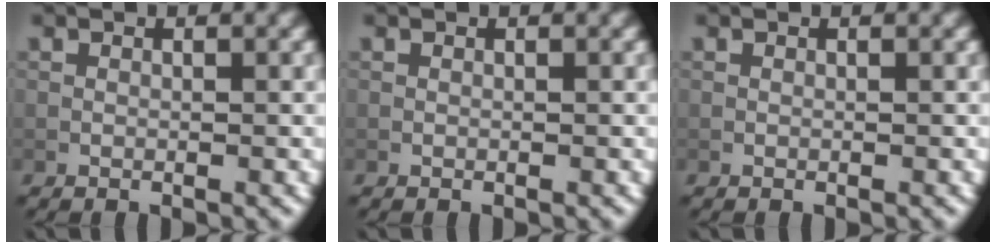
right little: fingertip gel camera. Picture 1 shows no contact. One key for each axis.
{"total": 0.0}
{"total": 0.0}